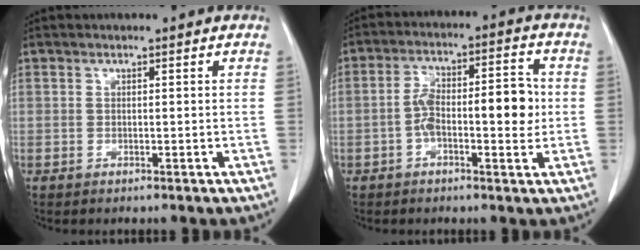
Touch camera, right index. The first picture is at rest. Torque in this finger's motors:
{"motor_torque": [0.38, -0.01, 0.17, 0.07]}